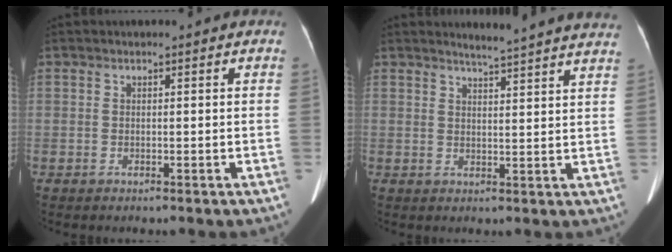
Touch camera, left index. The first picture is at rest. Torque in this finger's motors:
{"motor_torque": [0.18, -0.51, 0.01, 0.04]}